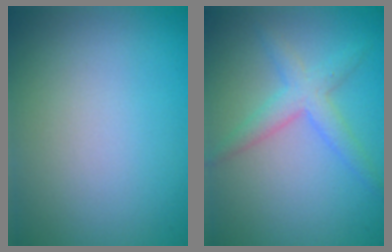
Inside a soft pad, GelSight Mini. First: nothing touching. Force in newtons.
{"total": 2.9, "press": 2.9, "slide": 0.1}